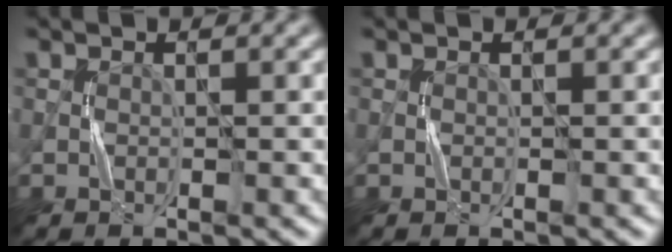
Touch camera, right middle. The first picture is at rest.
{"total": 0.0}